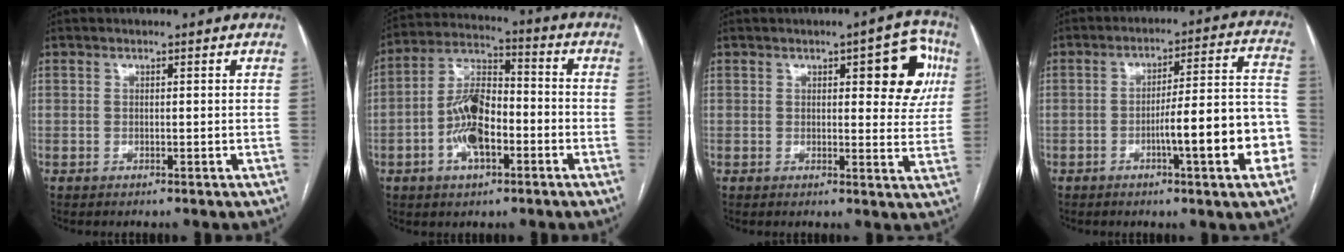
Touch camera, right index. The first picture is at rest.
{"total": 11.1, "force": [-3.4, 4.7, 9.4], "torque": [-0.192, 0.021, -0.064]}
{"total": 9.0, "force": [3.1, 3.0, 7.9], "torque": [-0.079, 0.016, 0.034]}
{"total": 13.9, "force": [-4.5, 1.3, 13.2], "torque": [-0.168, 0.020, -0.062]}